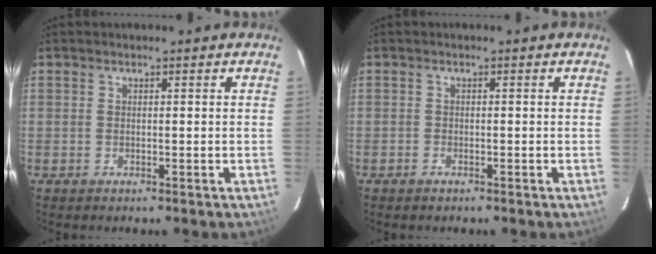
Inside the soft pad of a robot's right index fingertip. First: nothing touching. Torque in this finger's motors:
{"motor_torque": [0.05, -0.09, -0.03, -0.03]}